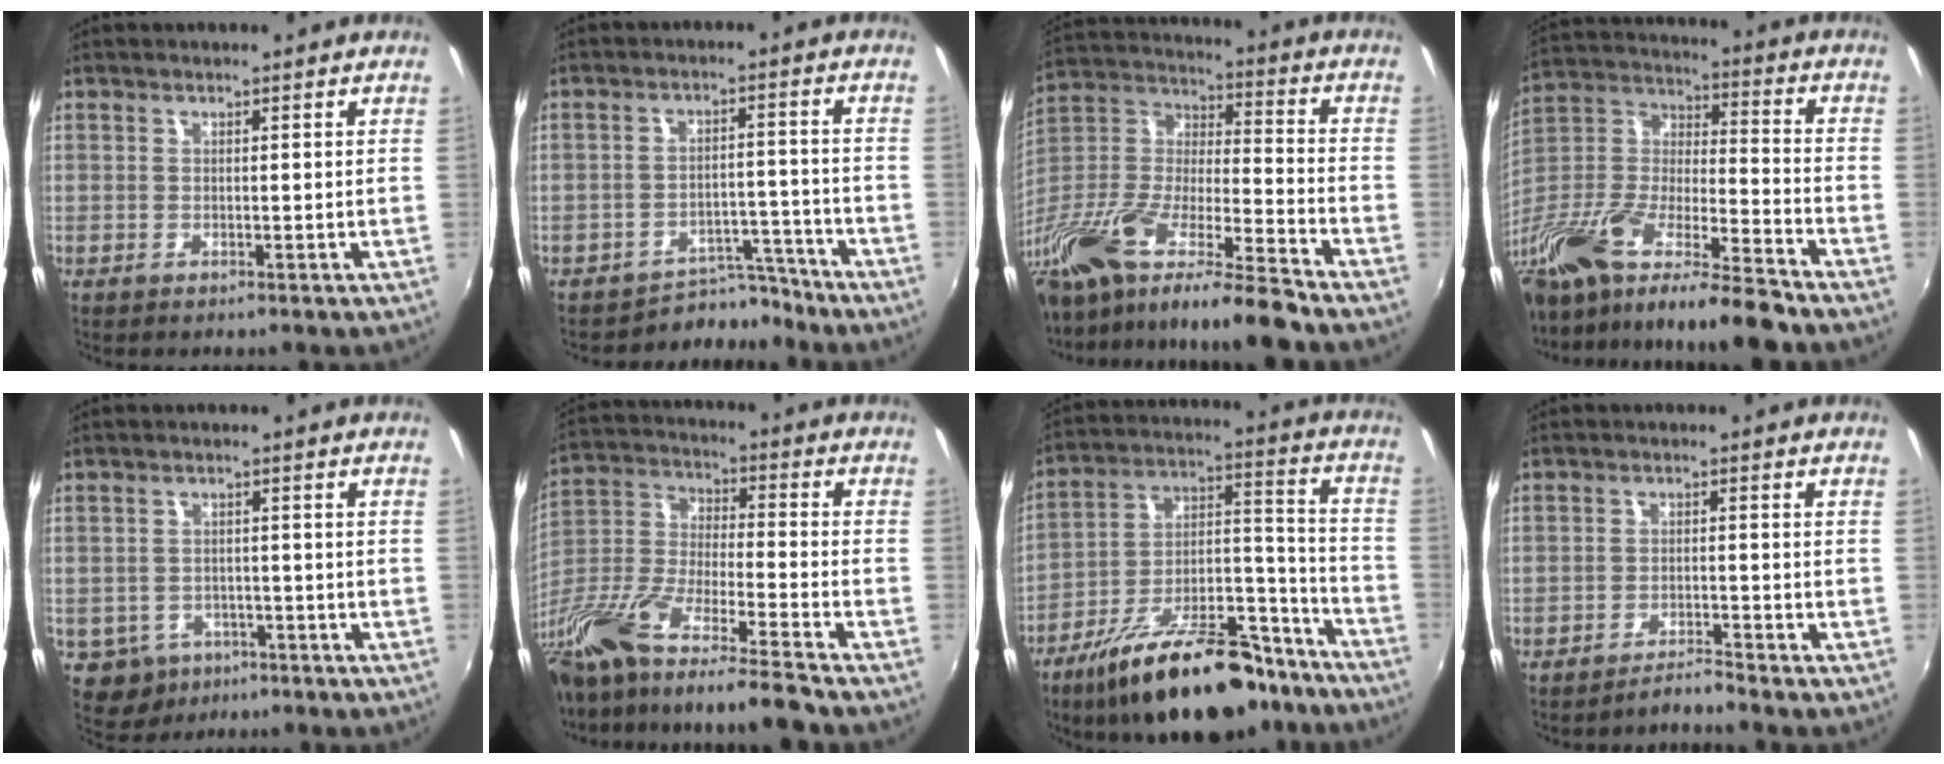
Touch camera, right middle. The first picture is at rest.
{"total": 6.7, "force": [-6.3, 2.3, -0.2], "torque": [0.006, 0.026, -0.090]}
{"total": 23.2, "force": [-17.6, 2.3, 14.9], "torque": [-0.260, -0.032, -0.320]}
{"total": 23.3, "force": [-17.5, 3.6, 15.0], "torque": [-0.266, -0.029, -0.311]}
{"total": 6.4, "force": [-3.3, 5.2, 1.9], "torque": [-0.054, -0.002, -0.037]}
{"total": 22.8, "force": [-17.5, 1.4, 14.5], "torque": [-0.254, -0.051, -0.316]}
{"total": 25.1, "force": [-18.1, 9.3, 14.7], "torque": [-0.233, 0.016, -0.270]}
{"total": 2.8, "force": [-2.7, -0.9, 0.1], "torque": [-0.015, 0.004, -0.046]}